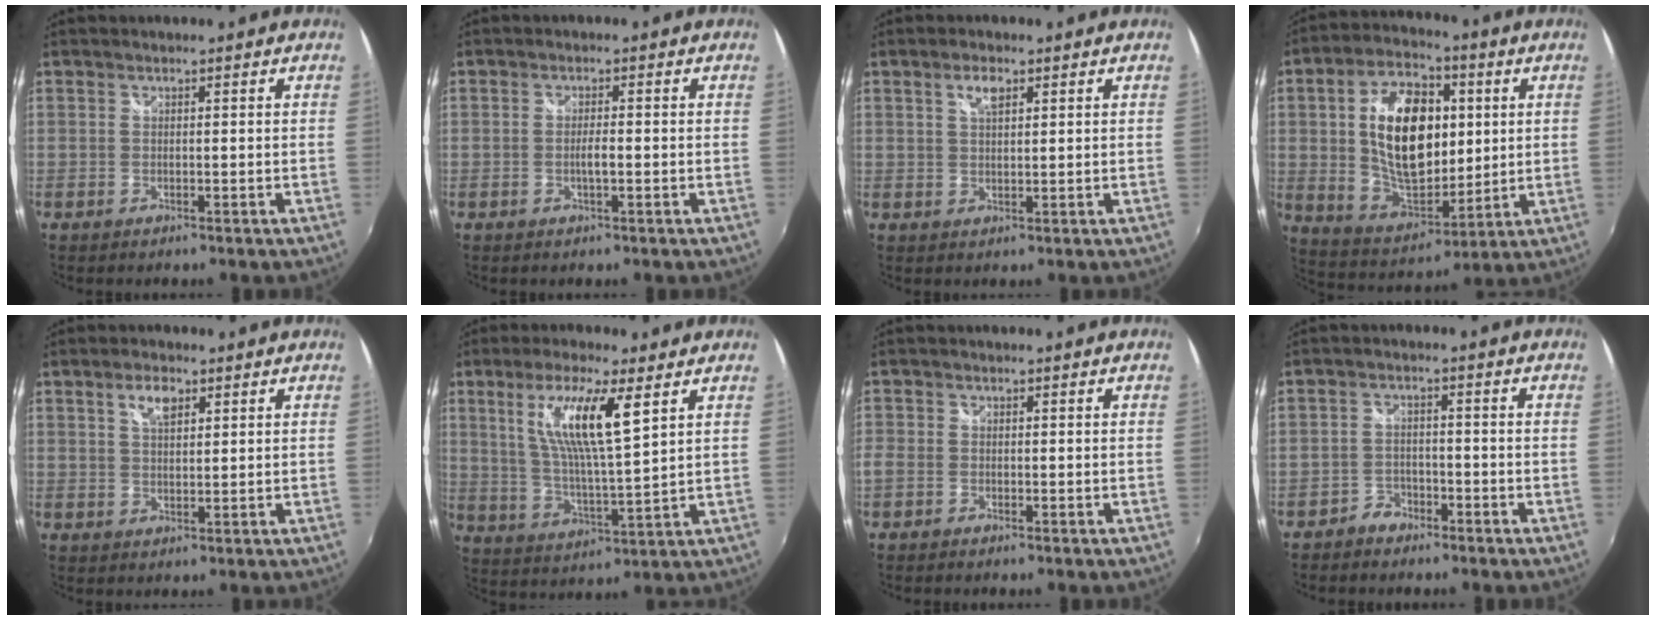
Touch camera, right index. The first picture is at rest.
{"total": 2.0, "force": [-0.6, 0.2, 1.8], "torque": [-0.035, -0.002, -0.011]}
{"total": 3.1, "force": [1.6, 1.3, 2.3], "torque": [-0.040, 0.004, 0.027]}
{"total": 18.4, "force": [2.9, 10.5, 14.8], "torque": [-0.270, 0.022, 0.066]}
{"total": 4.0, "force": [2.0, 1.9, 2.9], "torque": [-0.050, 0.006, 0.035]}
{"total": 12.6, "force": [5.4, 1.7, 11.3], "torque": [-0.213, -0.003, 0.102]}
{"total": 2.8, "force": [-1.7, 1.8, 1.2], "torque": [-0.029, -0.004, -0.039]}
{"total": 3.5, "force": [-2.8, 2.1, 0.3], "torque": [-0.015, 0.010, -0.051]}